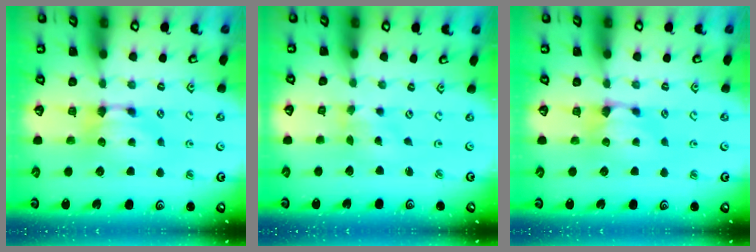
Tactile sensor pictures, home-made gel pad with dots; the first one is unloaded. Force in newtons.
{"total": 2.3, "press": 2.1, "slide": 0.9}
{"total": 0.0}